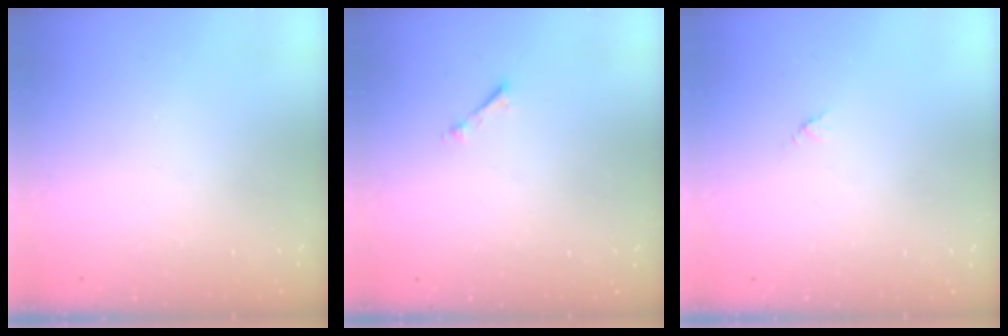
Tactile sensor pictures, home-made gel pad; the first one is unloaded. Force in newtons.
{"total": 0.6, "press": 0.6, "slide": 0.2}
{"total": 2.9, "press": 2.9, "slide": 0.3}